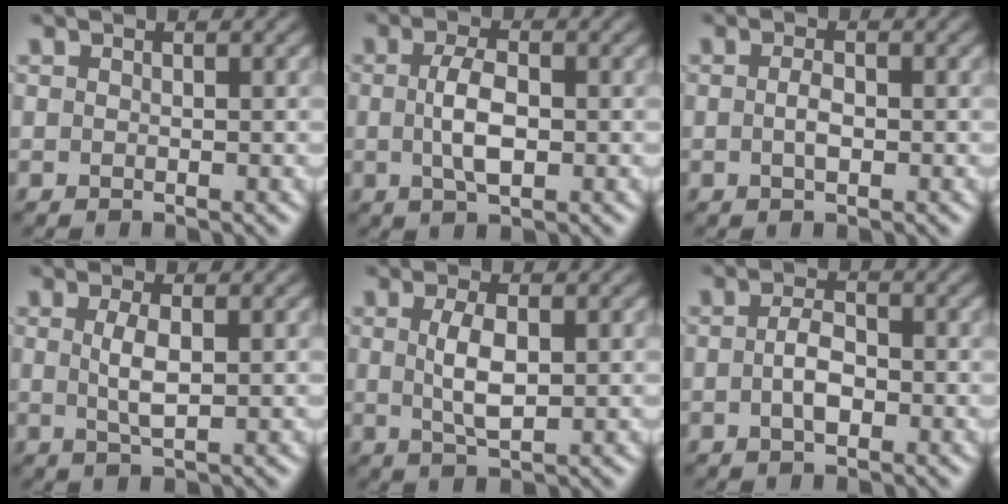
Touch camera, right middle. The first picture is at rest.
{"total": 3.5, "force": [-0.1, 1.5, 3.2], "torque": [-0.066, -0.001, -0.002]}
{"total": 1.5, "force": [-0.2, 0.7, 1.3], "torque": [-0.027, 0.000, -0.005]}
{"total": 2.4, "force": [0.3, 0.7, 2.3], "torque": [-0.049, 0.000, 0.008]}
{"total": 3.1, "force": [0.4, 1.1, 2.9], "torque": [-0.066, -0.002, 0.009]}
{"total": 2.5, "force": [-0.5, 1.3, 2.1], "torque": [-0.043, 0.000, -0.013]}